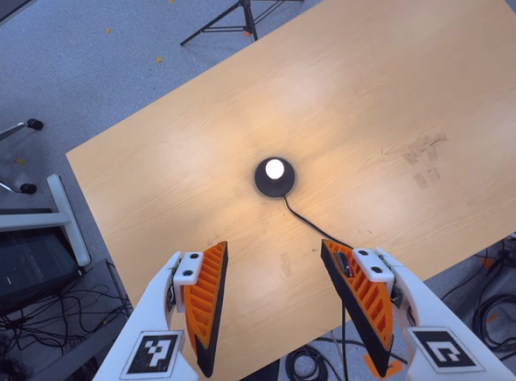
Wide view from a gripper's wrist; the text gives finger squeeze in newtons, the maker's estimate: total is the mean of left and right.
{"total": 0.0}